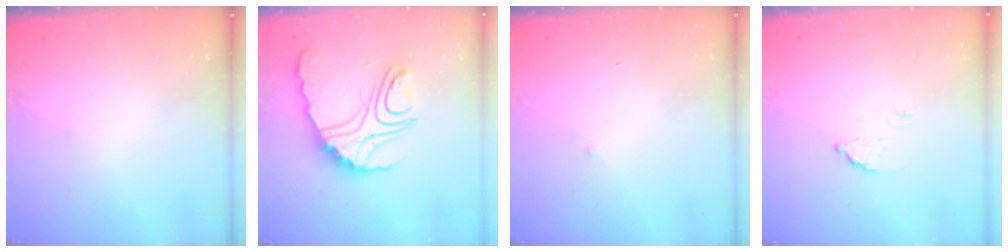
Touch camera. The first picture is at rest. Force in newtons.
{"total": 15.5, "press": 15.4, "slide": 1.5}
{"total": 3.1, "press": 3.1, "slide": 0.2}
{"total": 2.2, "press": 2.2, "slide": 0.1}